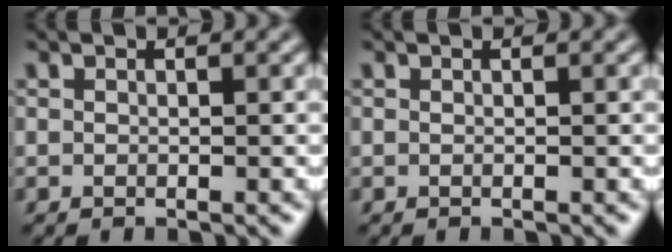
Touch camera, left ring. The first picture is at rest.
{"total": 0.0}